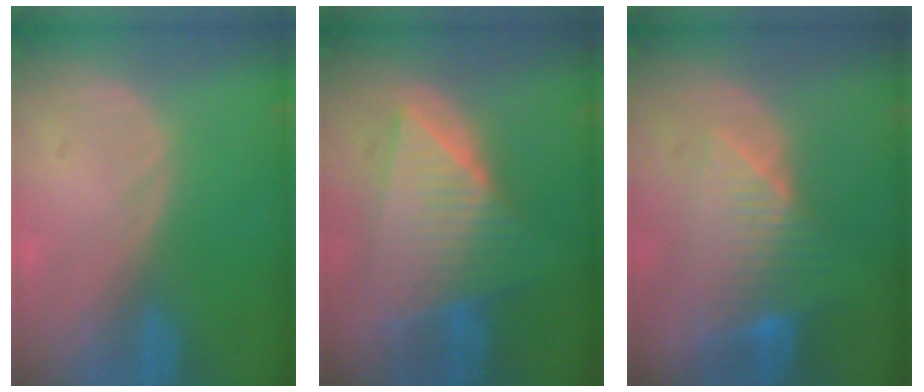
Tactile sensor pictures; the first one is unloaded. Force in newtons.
{"total": 9.6, "press": 9.6, "slide": 0.8}
{"total": 7.8, "press": 7.0, "slide": 3.6}